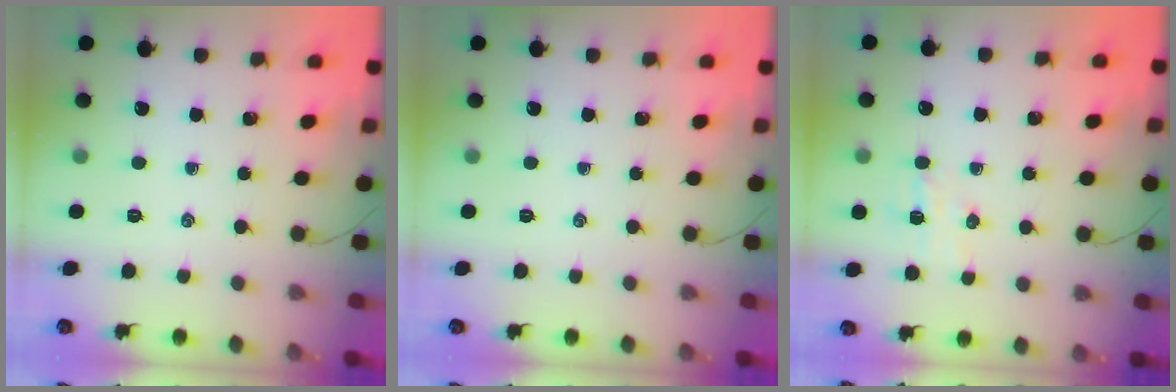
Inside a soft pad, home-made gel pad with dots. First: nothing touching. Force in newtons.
{"total": 0.0}
{"total": 4.7, "press": 4.5, "slide": 1.1}